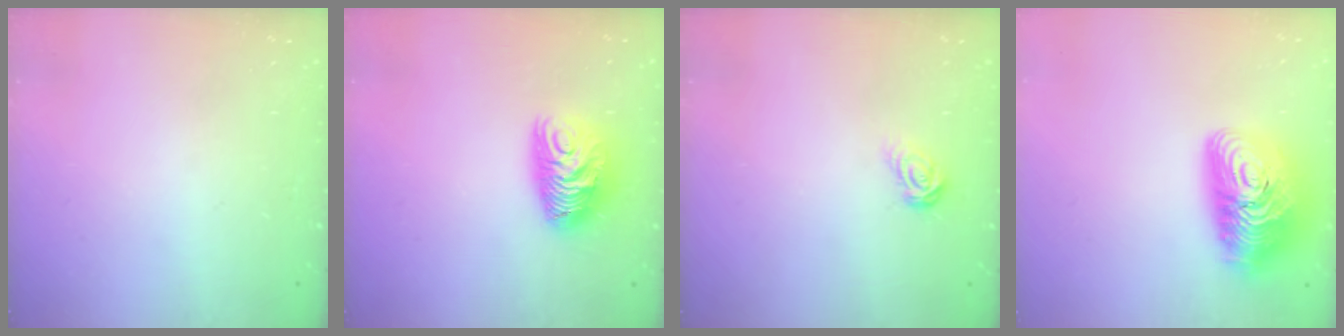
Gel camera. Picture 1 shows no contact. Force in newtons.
{"total": 9.9, "press": 9.9, "slide": 0.3}
{"total": 5.4, "press": 5.4, "slide": 0.6}
{"total": 18.5, "press": 18.5, "slide": 1.1}